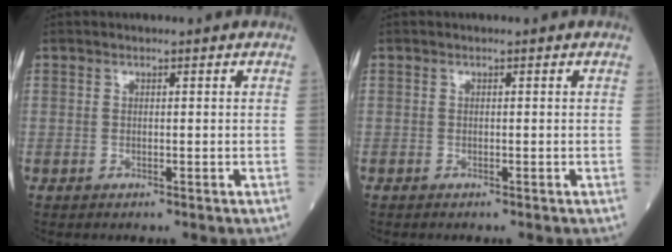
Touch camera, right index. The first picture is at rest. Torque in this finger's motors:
{"motor_torque": [0.02, -0.03, 0.02, 0.01]}